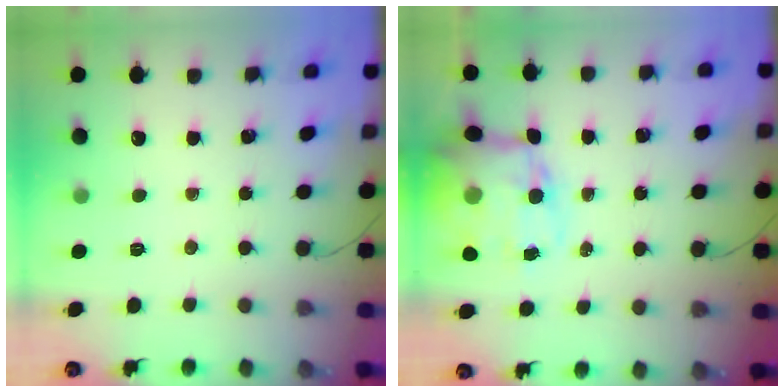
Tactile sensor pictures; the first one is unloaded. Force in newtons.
{"total": 16.0, "press": 15.5, "slide": 4.0}